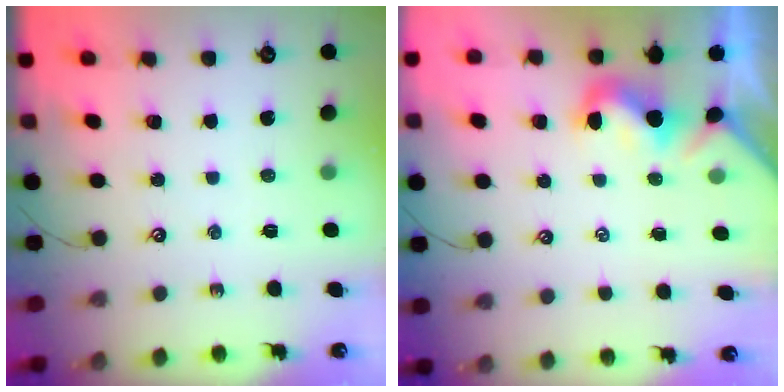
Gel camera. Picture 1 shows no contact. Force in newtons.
{"total": 1.0, "press": 0.9, "slide": 0.4}